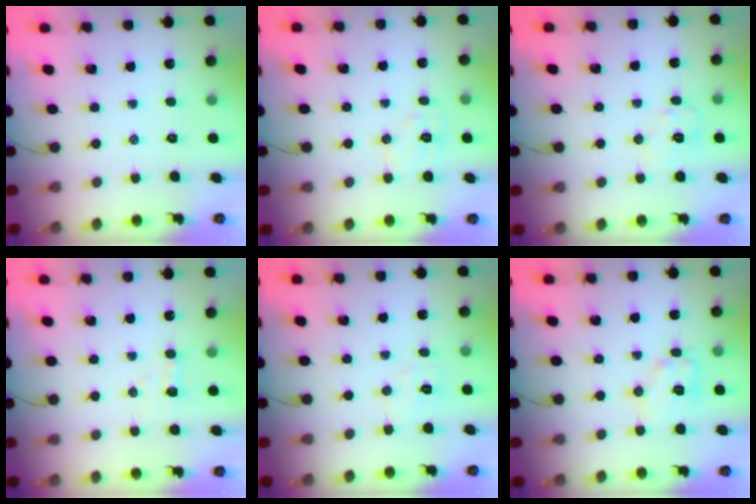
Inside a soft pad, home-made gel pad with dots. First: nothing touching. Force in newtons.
{"total": 6.5, "press": 6.4, "slide": 1.1}
{"total": 7.2, "press": 7.2, "slide": 0.9}
{"total": 3.3, "press": 3.2, "slide": 0.8}
{"total": 4.8, "press": 4.7, "slide": 1.0}
{"total": 9.5, "press": 9.5, "slide": 0.2}